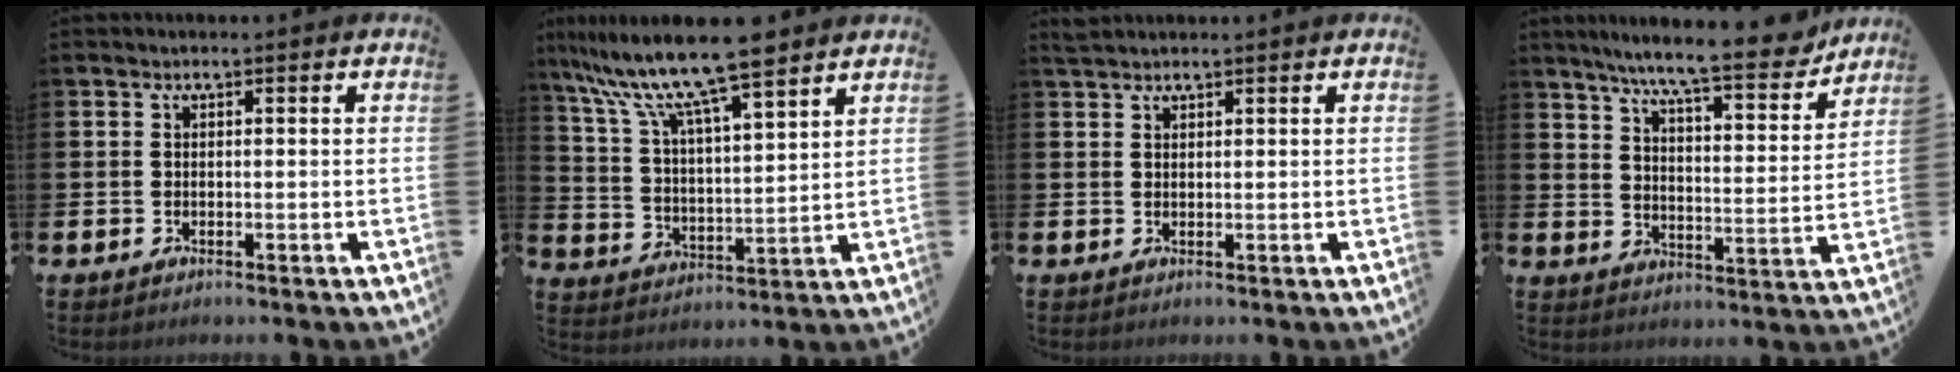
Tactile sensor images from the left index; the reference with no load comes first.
{"total": 12.0, "force": [10.4, 1.1, 5.9], "torque": [-0.149, -0.053, 0.181]}
{"total": 1.5, "force": [1.4, 0.4, 0.2], "torque": [-0.006, 0.003, 0.027]}
{"total": 9.9, "force": [8.8, 0.6, 4.5], "torque": [-0.101, -0.052, 0.148]}